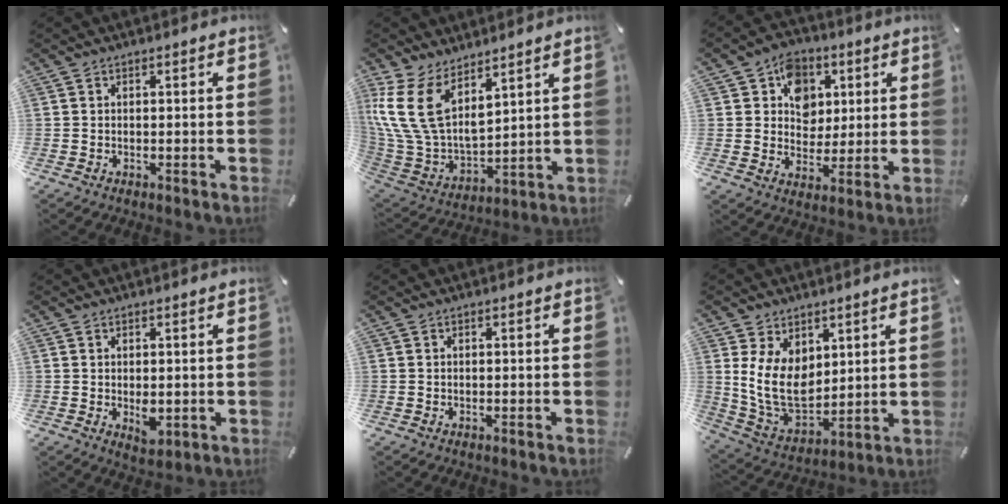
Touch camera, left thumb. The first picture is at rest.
{"total": 15.0, "force": [8.1, 8.9, 9.0], "torque": [-0.237, -0.057, 0.154]}
{"total": 9.6, "force": [2.7, 8.5, 3.3], "torque": [-0.048, -0.005, 0.048]}
{"total": 3.7, "force": [-0.3, 2.3, 2.9], "torque": [-0.034, -0.002, -0.002]}
{"total": 0.0}
{"total": 12.7, "force": [3.0, 9.4, 7.9], "torque": [-0.187, -0.027, 0.058]}